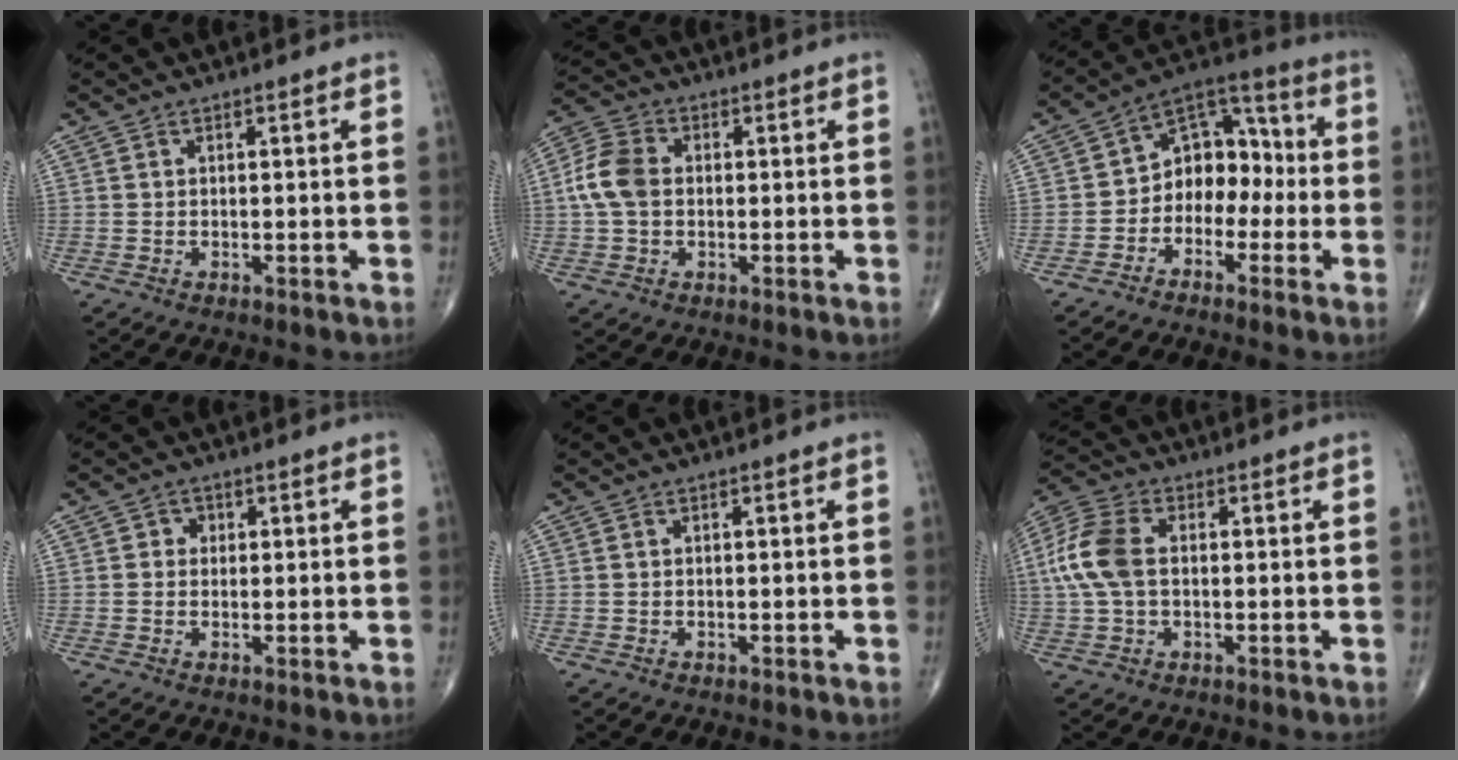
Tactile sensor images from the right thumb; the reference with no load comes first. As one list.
[{"total": 7.4, "force": [0.2, 5.3, 5.1], "torque": [-0.109, 0.017, -0.004]}, {"total": 10.9, "force": [-2.0, 8.0, 7.2], "torque": [-0.069, 0.050, -0.053]}, {"total": 1.7, "force": [0.3, 1.5, 0.5], "torque": [0.004, 0.002, -0.001]}, {"total": 0.0}, {"total": 9.7, "force": [0.6, 6.0, 7.7], "torque": [-0.183, 0.021, 0.009]}]